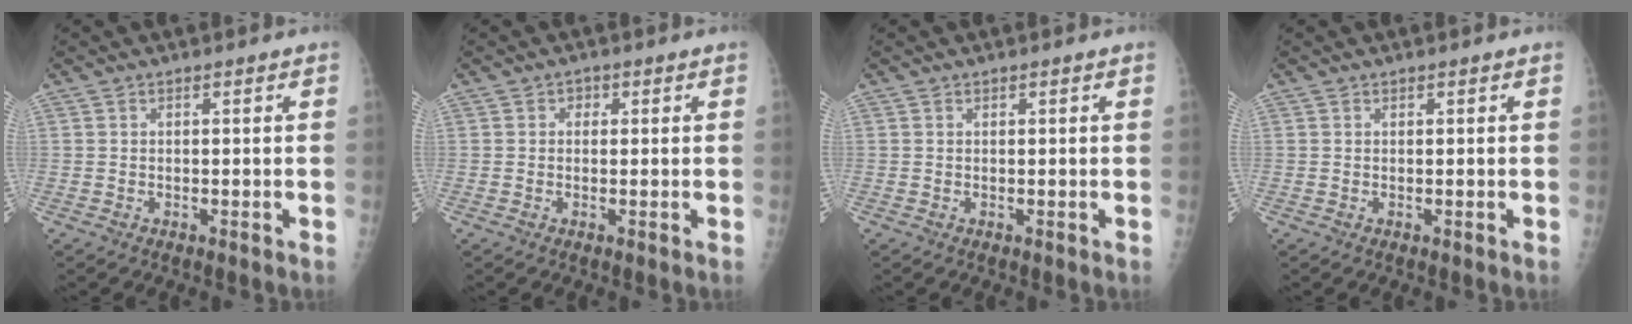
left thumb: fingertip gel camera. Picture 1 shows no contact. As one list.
[{"total": 1.4, "force": [0.4, 1.3, 0.5], "torque": [0.005, 0.003, 0.000]}, {"total": 0.0}, {"total": 0.0}]